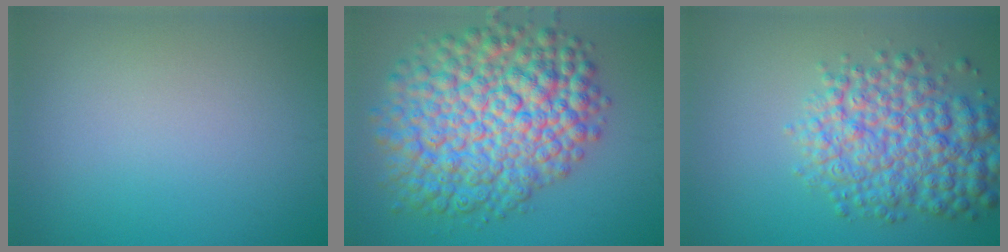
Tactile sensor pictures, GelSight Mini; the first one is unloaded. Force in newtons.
{"total": 11.8, "press": 11.8, "slide": 0.4}
{"total": 7.5, "press": 7.5, "slide": 0.2}